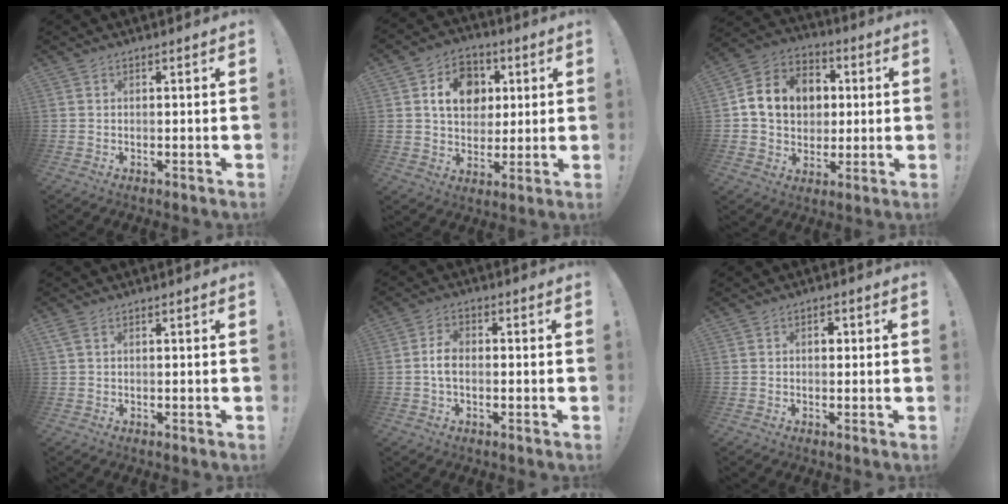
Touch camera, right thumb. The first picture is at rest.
{"total": 13.5, "force": [4.1, 10.8, 6.9], "torque": [-0.100, -0.004, 0.081]}
{"total": 14.5, "force": [2.6, 12.2, 7.4], "torque": [-0.110, 0.000, 0.057]}
{"total": 1.7, "force": [0.8, 0.8, 1.3], "torque": [-0.033, 0.006, 0.016]}
{"total": 4.9, "force": [-0.6, 2.9, 3.9], "torque": [-0.069, 0.009, -0.011]}
{"total": 2.4, "force": [0.1, 1.7, 1.6], "torque": [-0.008, -0.001, -0.005]}